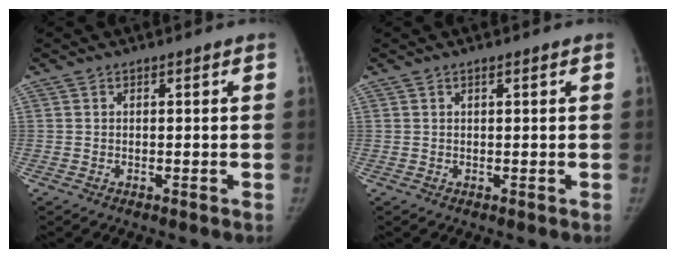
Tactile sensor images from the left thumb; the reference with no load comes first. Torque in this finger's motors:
{"motor_torque": [0.15, 0.00, -0.35, 0.12, -0.05]}